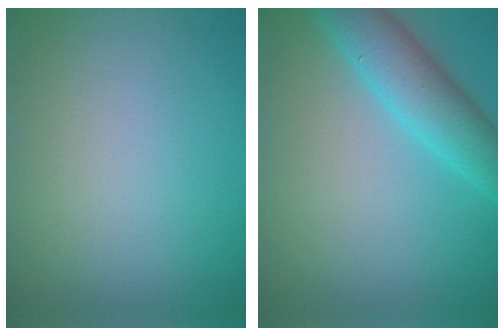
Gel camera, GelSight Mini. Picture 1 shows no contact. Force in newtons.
{"total": 5.3, "press": 5.3, "slide": 0.2}